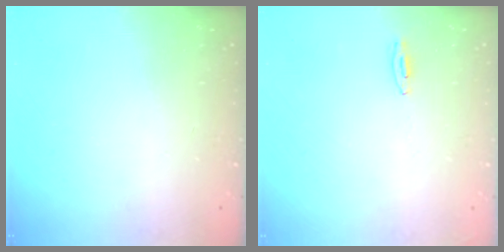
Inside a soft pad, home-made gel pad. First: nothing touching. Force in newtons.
{"total": 15.9, "press": 4.3, "slide": 15.3}